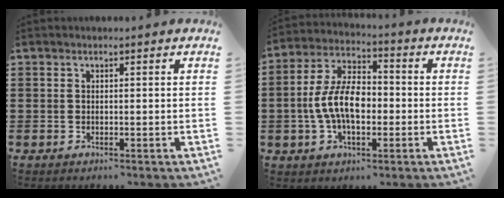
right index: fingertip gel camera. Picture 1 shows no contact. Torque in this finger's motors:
{"motor_torque": [2.01, -0.13, 0.69, 0.00]}